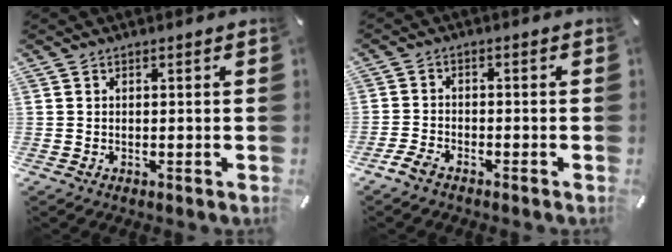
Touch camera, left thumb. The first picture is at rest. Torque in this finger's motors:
{"motor_torque": [-0.38, 0.46, 0.14, 0.31, 0.05]}